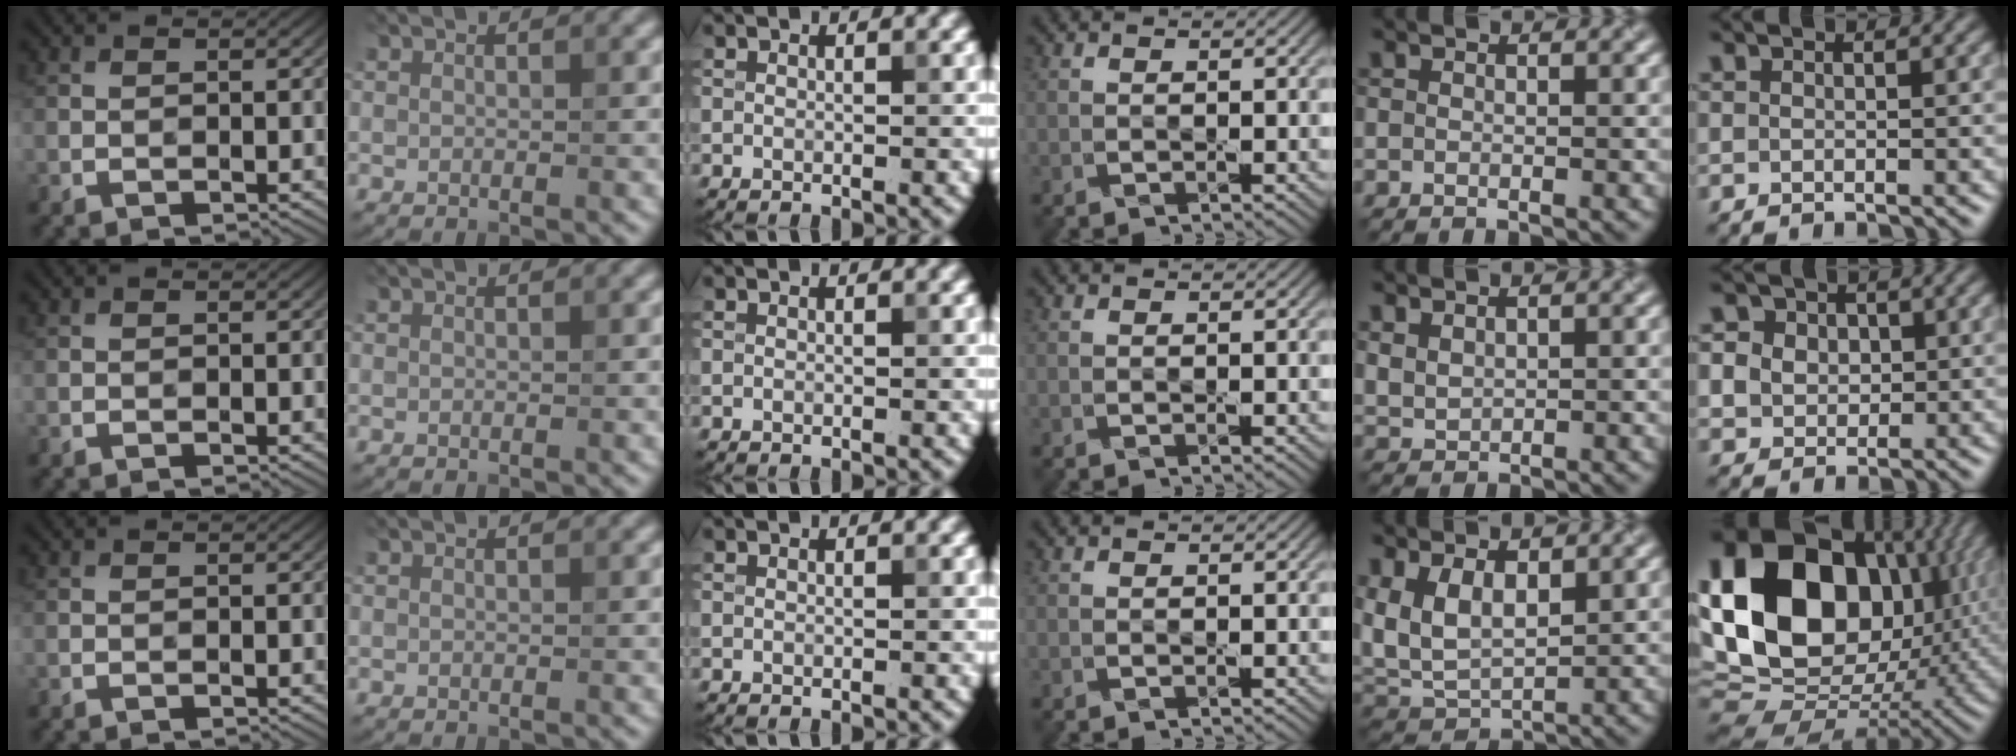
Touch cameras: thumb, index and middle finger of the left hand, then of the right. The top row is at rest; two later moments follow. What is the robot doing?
{"motion": "press", "object": "gel pad"}